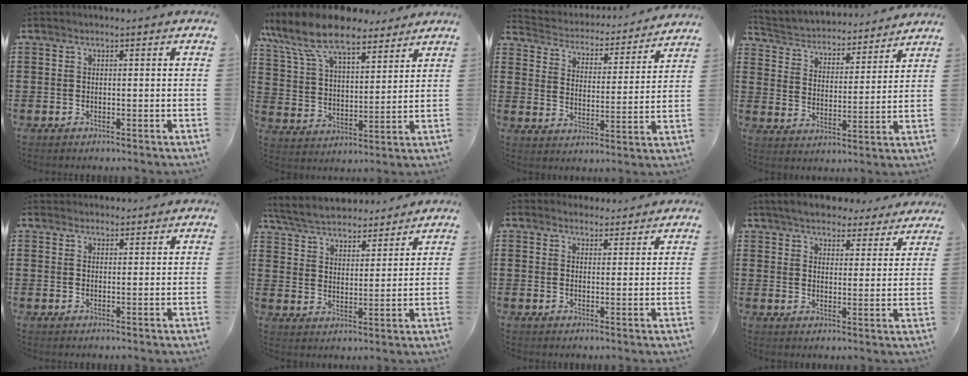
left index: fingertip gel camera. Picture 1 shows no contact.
{"total": 11.6, "force": [9.5, 3.6, 5.6], "torque": [-0.147, -0.032, 0.171]}
{"total": 3.2, "force": [3.2, 0.5, 0.0], "torque": [-0.023, -0.029, 0.046]}
{"total": 3.5, "force": [3.5, 0.6, 0.0], "torque": [-0.024, -0.031, 0.052]}
{"total": 2.6, "force": [2.6, 0.5, -0.3], "torque": [-0.002, -0.004, 0.050]}
{"total": 5.5, "force": [5.4, 0.8, 1.1], "torque": [-0.049, -0.030, 0.093]}
{"total": 3.1, "force": [2.9, 0.9, 0.0], "torque": [-0.008, -0.004, 0.056]}
{"total": 5.2, "force": [5.0, 0.9, 1.0], "torque": [-0.043, -0.020, 0.090]}